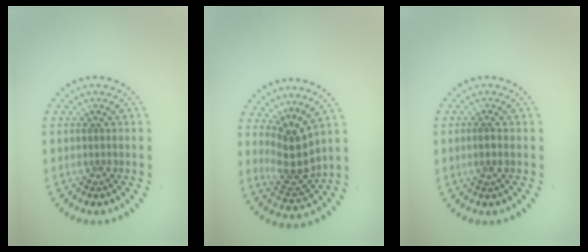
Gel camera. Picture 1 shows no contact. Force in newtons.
{"total": 3.4, "press": 2.8, "slide": 2.1}
{"total": 0.9, "press": 0.6, "slide": 0.6}